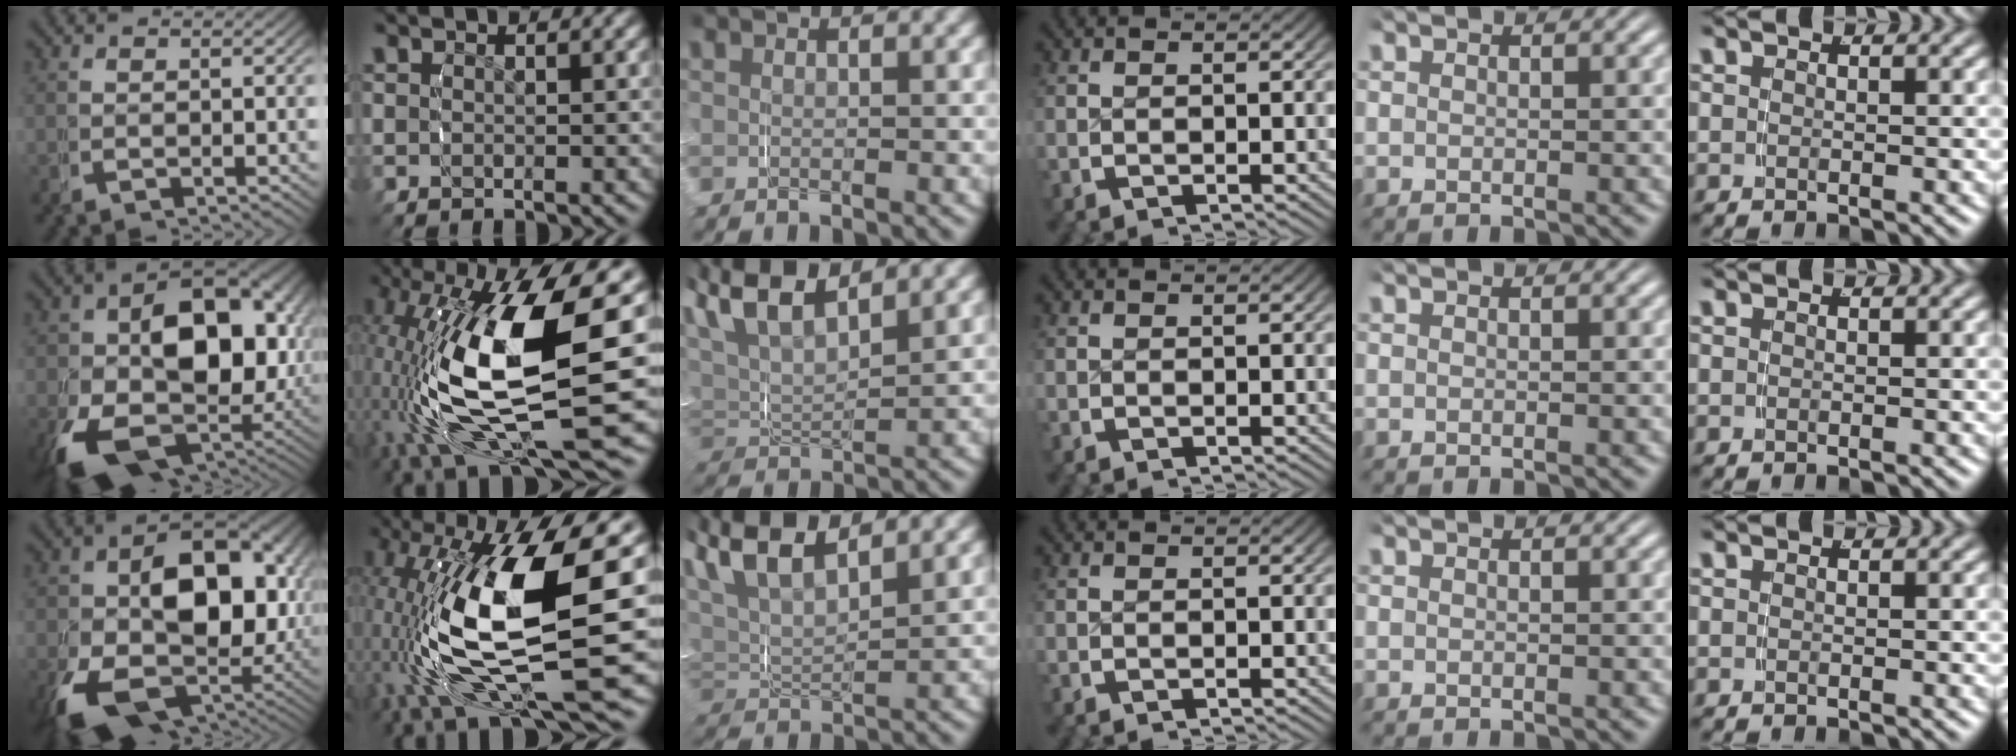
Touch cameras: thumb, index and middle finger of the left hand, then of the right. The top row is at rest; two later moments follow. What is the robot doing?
{"motion": "grasp_and_lifting", "object": "fork"}